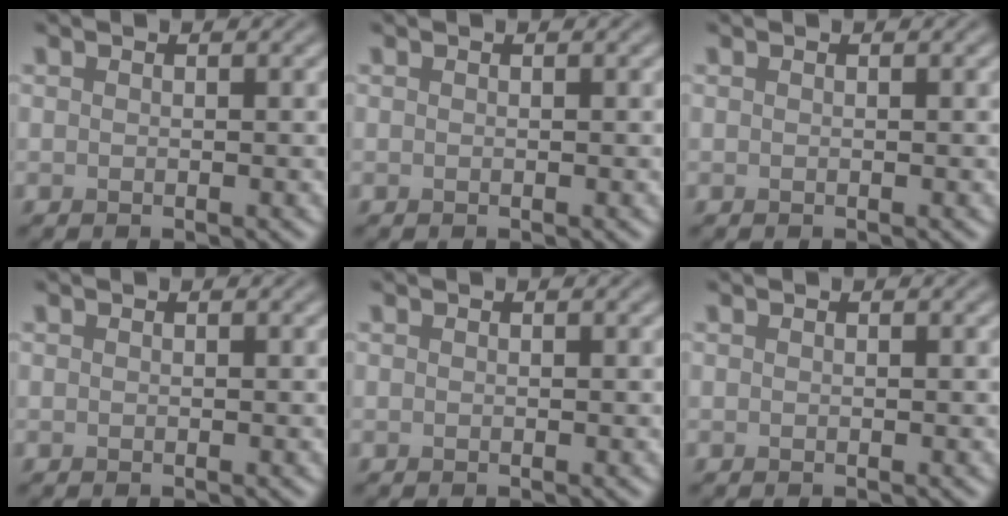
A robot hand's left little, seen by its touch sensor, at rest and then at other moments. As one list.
[{"total": 0.0}, {"total": 0.0}, {"total": 0.0}, {"total": 0.0}, {"total": 0.0}]